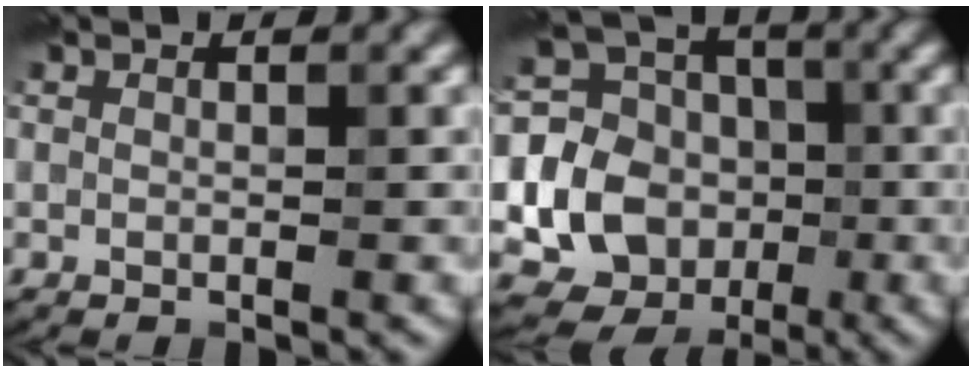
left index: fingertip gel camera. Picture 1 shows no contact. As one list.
[{"total": 11.4, "force": [-1.6, 10.5, 4.0], "torque": [-0.084, -0.007, -0.042]}]